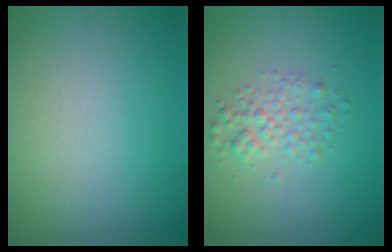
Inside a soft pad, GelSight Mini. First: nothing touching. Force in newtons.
{"total": 2.2, "press": 2.2, "slide": 0.1}